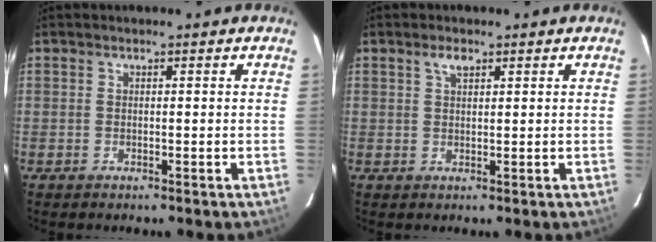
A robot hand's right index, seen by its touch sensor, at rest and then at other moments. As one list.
[{"total": 2.0, "force": [1.2, 0.9, 1.3], "torque": [-0.025, 0.006, 0.022]}]